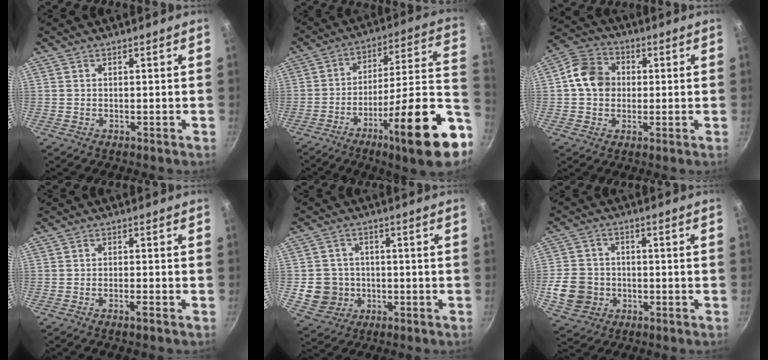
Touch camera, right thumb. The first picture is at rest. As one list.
[{"total": 22.6, "force": [-8.8, 4.4, 20.4], "torque": [-0.258, 0.038, -0.136]}, {"total": 9.5, "force": [0.7, 7.9, 5.1], "torque": [-0.064, 0.014, -0.005]}, {"total": 1.6, "force": [-1.2, 0.1, 1.2], "torque": [-0.024, 0.010, -0.020]}, {"total": 7.8, "force": [-1.5, 7.3, 2.4], "torque": [-0.018, 0.017, -0.015]}, {"total": 9.5, "force": [-2.4, 8.2, 4.1], "torque": [-0.060, 0.018, -0.041]}]